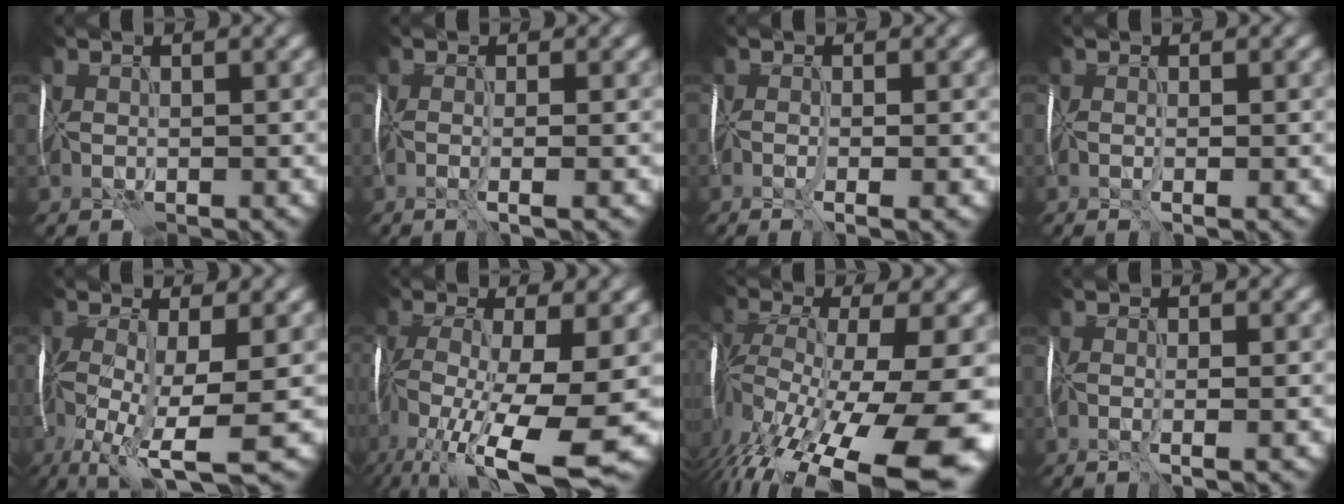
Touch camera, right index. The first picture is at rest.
{"total": 2.1, "force": [-0.9, 0.4, 1.8], "torque": [-0.026, -0.004, -0.006]}
{"total": 2.6, "force": [-1.3, 0.6, 2.2], "torque": [-0.034, -0.003, -0.007]}
{"total": 1.1, "force": [-0.4, 0.2, 1.0], "torque": [-0.013, -0.002, 0.003]}
{"total": 10.1, "force": [-4.0, 2.7, 8.9], "torque": [-0.195, -0.016, -0.063]}
{"total": 13.6, "force": [-5.3, 4.5, 11.7], "torque": [-0.243, -0.009, -0.077]}
{"total": 17.0, "force": [-7.8, 6.9, 13.5], "torque": [-0.249, -0.052, -0.099]}
{"total": 1.8, "force": [-0.7, 0.5, 1.6], "torque": [-0.016, -0.002, -0.002]}